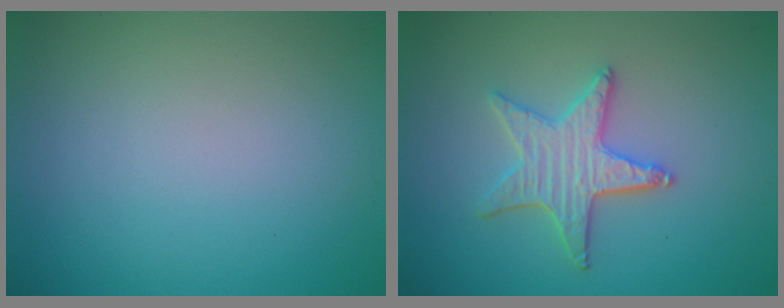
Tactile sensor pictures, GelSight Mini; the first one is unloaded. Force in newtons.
{"total": 3.8, "press": 3.5, "slide": 1.6}